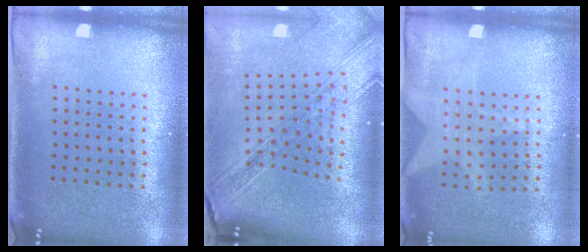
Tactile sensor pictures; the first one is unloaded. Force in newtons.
{"total": 2.6, "press": 2.2, "slide": 1.5}
{"total": 1.1, "press": 1.0, "slide": 0.5}